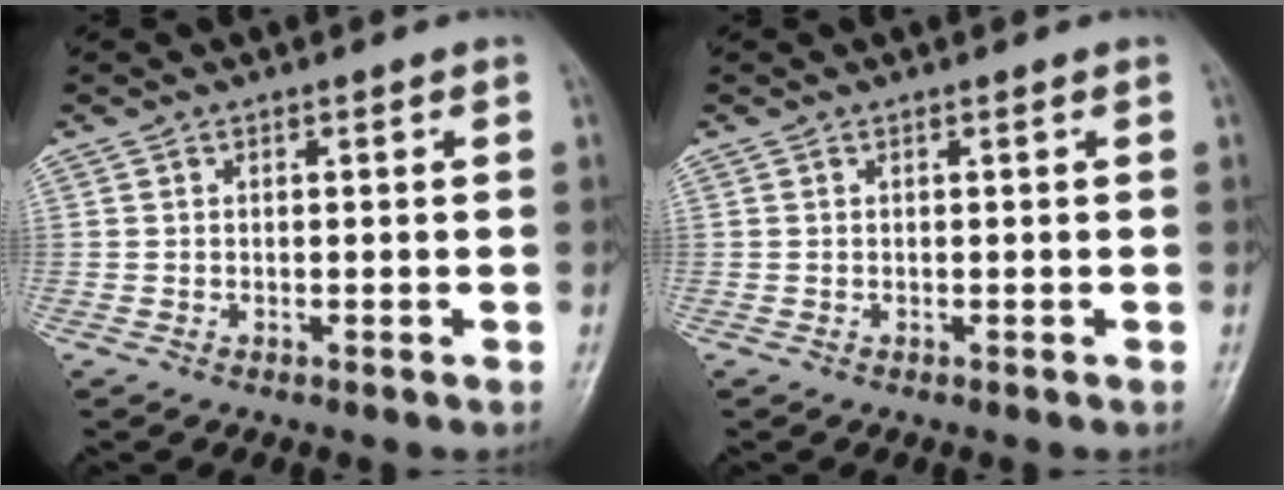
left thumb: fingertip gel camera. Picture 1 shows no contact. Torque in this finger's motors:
{"motor_torque": [0.04, 0.04, 0.00, 0.00, 0.00]}